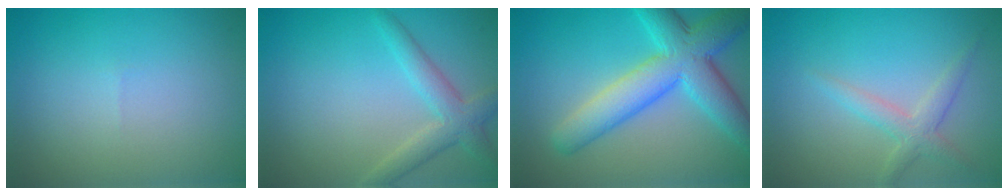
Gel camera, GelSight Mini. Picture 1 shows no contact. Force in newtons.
{"total": 3.1, "press": 3.1, "slide": 0.1}
{"total": 7.9, "press": 7.9, "slide": 0.1}
{"total": 2.2, "press": 2.2, "slide": 0.0}